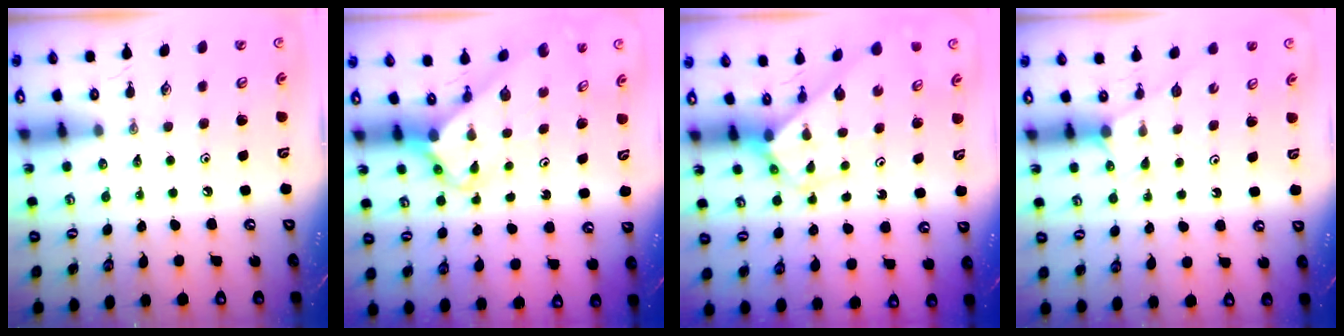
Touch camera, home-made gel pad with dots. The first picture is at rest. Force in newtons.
{"total": 2.5, "press": 2.5, "slide": 0.2}
{"total": 2.7, "press": 2.7, "slide": 0.1}
{"total": 2.5, "press": 2.5, "slide": 0.4}